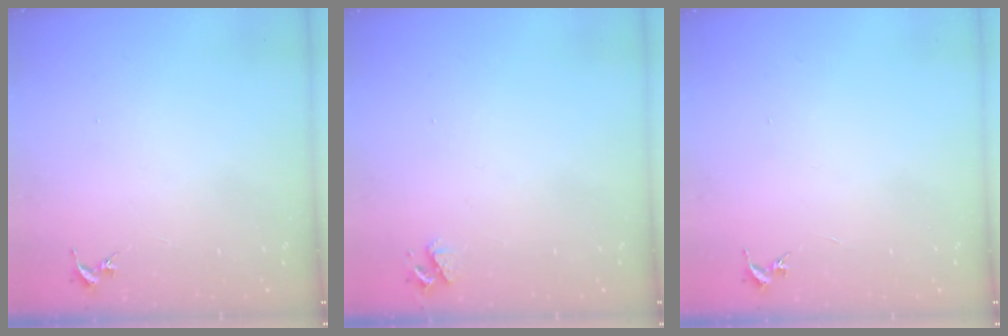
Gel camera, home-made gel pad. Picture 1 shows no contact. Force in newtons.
{"total": 3.3, "press": 3.3, "slide": 0.5}
{"total": 0.0}